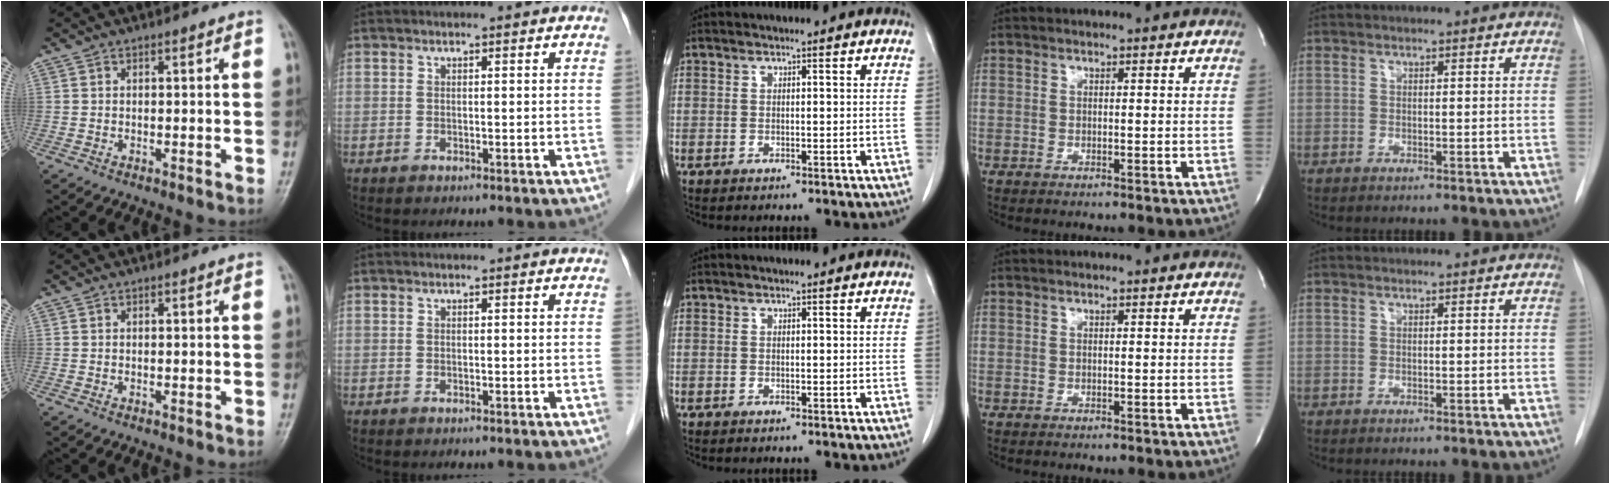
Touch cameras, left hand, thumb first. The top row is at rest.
{}